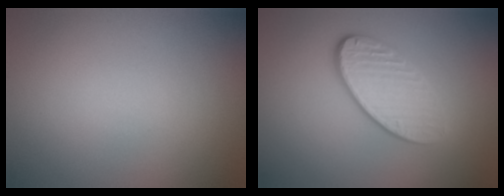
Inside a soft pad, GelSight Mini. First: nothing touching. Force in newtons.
{"total": 4.1, "press": 3.0, "slide": 2.8}